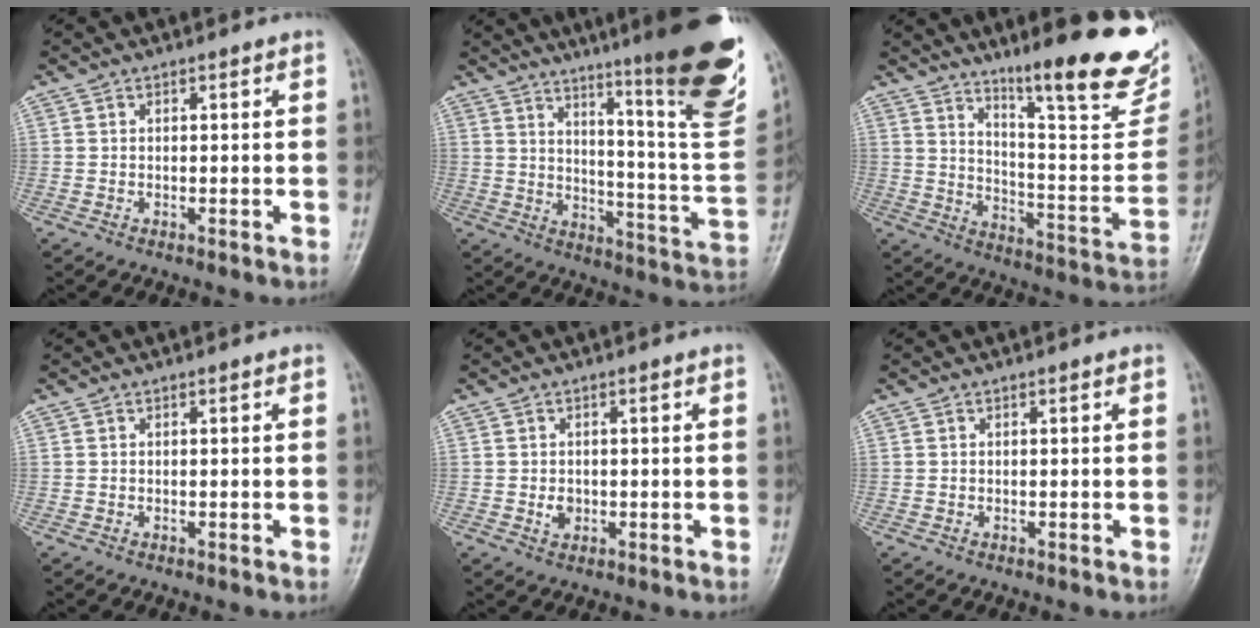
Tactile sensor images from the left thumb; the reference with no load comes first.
{"total": 26.7, "force": [17.1, 3.0, 20.3], "torque": [-0.259, -0.094, 0.237]}
{"total": 23.6, "force": [16.5, 4.4, 16.2], "torque": [-0.195, -0.094, 0.240]}
{"total": 0.0}
{"total": 1.9, "force": [-0.2, 1.5, 1.1], "torque": [-0.011, 0.001, 0.000]}
{"total": 0.0}